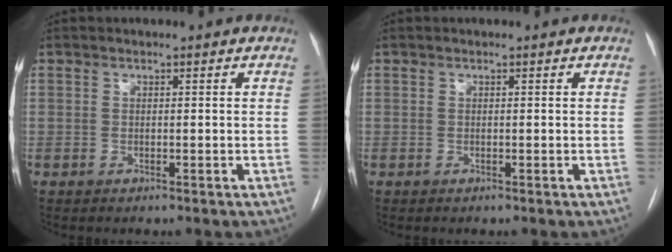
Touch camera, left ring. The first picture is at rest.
{"total": 0.0}